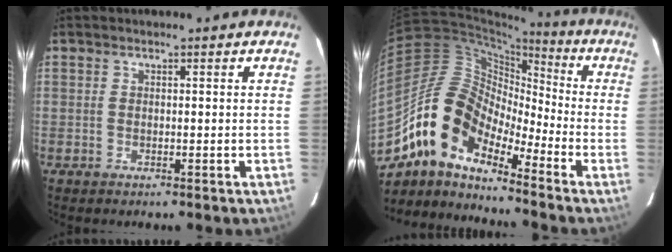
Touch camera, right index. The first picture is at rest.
{"total": 13.8, "force": [-10.3, 5.6, 7.3], "torque": [-0.120, 0.012, -0.215]}